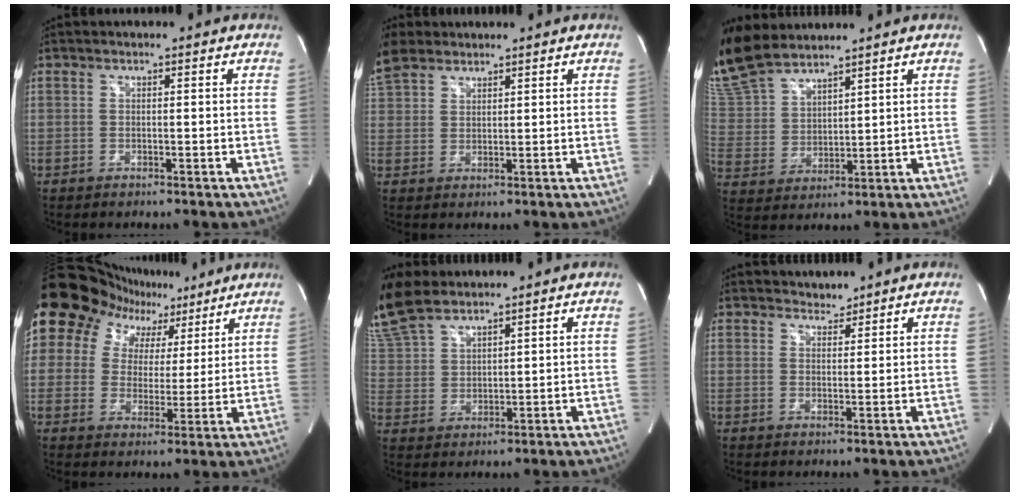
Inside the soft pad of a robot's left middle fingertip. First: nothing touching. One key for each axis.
{"total": 6.4, "fx": 4.9, "fy": 3.2, "fz": 2.4, "tx": -0.068, "ty": 0.022, "tz": 0.107}
{"total": 11.6, "fx": 10.6, "fy": 2.7, "fz": 3.9, "tx": -0.099, "ty": 0.010, "tz": 0.227}
{"total": 15.1, "fx": 10.1, "fy": 10.7, "fz": 3.7, "tx": -0.074, "ty": 0.046, "tz": 0.139}
{"total": 13.7, "fx": 11.3, "fy": 5.1, "fz": 5.8, "tx": -0.162, "ty": 0.023, "tz": 0.234}
{"total": 2.6, "fx": 2.4, "fy": 0.8, "fz": -0.1, "tx": 0.005, "ty": 0.008, "tz": 0.040}